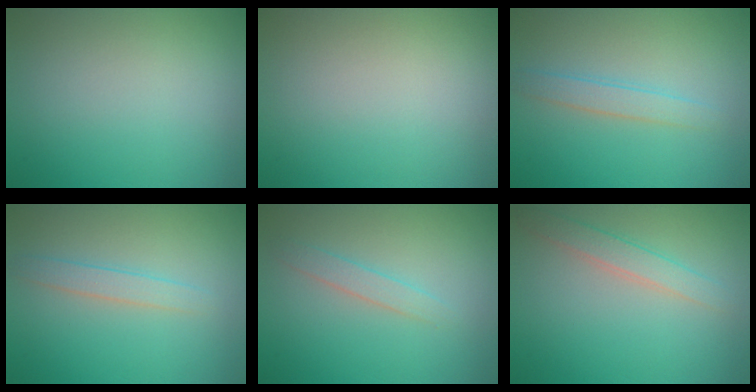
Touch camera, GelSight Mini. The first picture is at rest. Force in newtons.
{"total": 0.0}
{"total": 1.7, "press": 1.7, "slide": 0.1}
{"total": 1.6, "press": 1.6, "slide": 0.1}
{"total": 1.3, "press": 1.3, "slide": 0.0}
{"total": 2.1, "press": 2.1, "slide": 0.0}